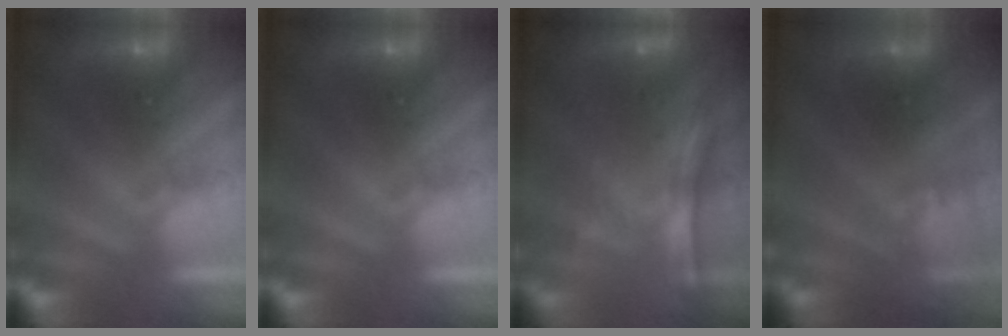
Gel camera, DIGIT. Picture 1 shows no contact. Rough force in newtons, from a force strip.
{"total": 0.0}
{"total": 7.2}
{"total": 2.8}